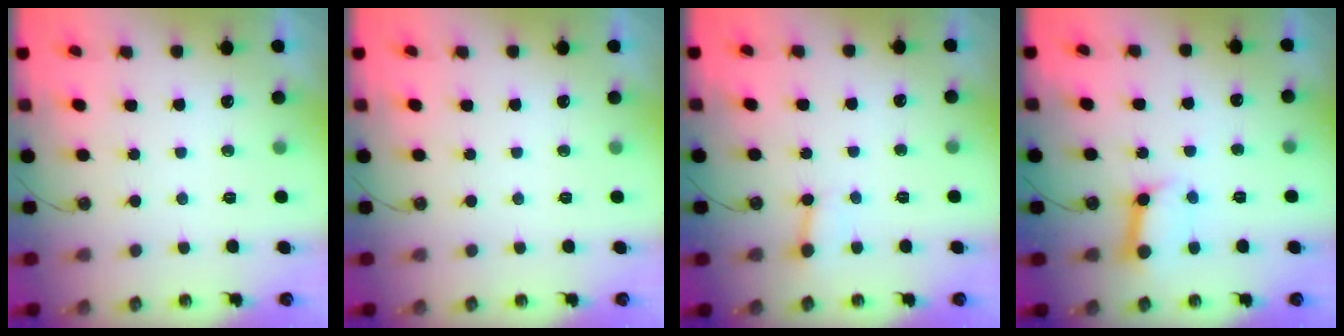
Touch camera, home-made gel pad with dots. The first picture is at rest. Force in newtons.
{"total": 0.0}
{"total": 2.5, "press": 2.5, "slide": 0.4}
{"total": 9.3, "press": 9.2, "slide": 1.2}